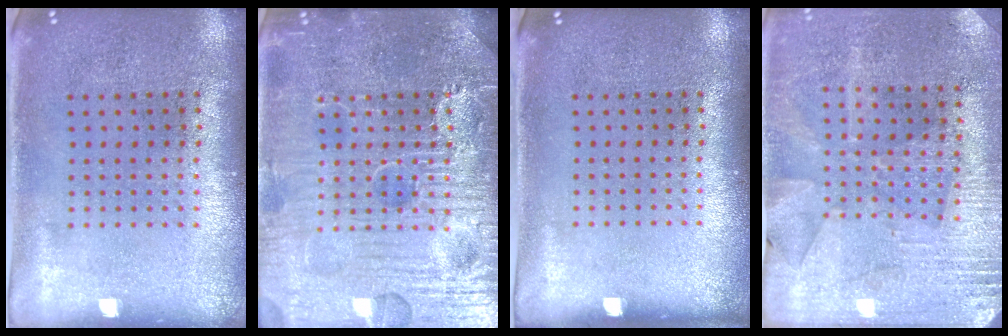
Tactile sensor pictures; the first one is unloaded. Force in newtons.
{"total": 7.6, "press": 7.6, "slide": 0.8}
{"total": 0.0}
{"total": 2.8, "press": 2.7, "slide": 0.7}